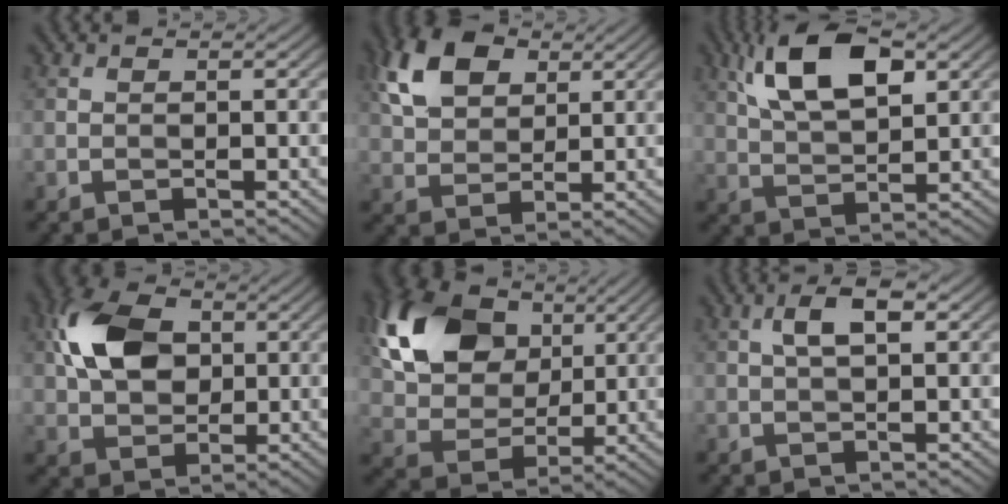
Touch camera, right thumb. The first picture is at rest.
{"total": 9.2, "force": [4.0, 5.9, 5.8], "torque": [-0.143, 0.015, 0.073]}
{"total": 10.5, "force": [4.6, 4.4, 8.3], "torque": [-0.171, 0.015, 0.087]}
{"total": 9.7, "force": [2.2, 6.7, 6.8], "torque": [-0.161, 0.020, 0.031]}
{"total": 16.1, "force": [6.1, 11.4, 9.6], "torque": [-0.243, 0.036, 0.116]}
{"total": 4.0, "force": [1.1, 1.4, 3.6], "torque": [-0.071, 0.009, 0.018]}